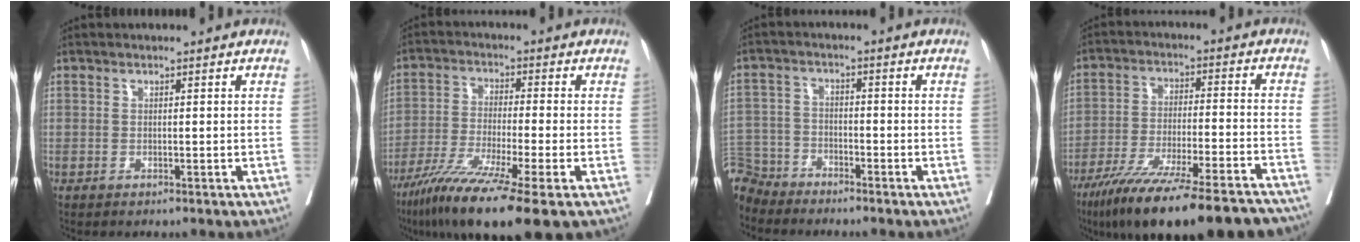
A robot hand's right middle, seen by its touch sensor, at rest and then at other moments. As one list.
[{"total": 14.5, "force": [-8.9, 0.0, 11.4], "torque": [-0.201, -0.043, -0.153]}, {"total": 6.8, "force": [-6.3, 2.3, -0.7], "torque": [0.016, 0.005, -0.128]}, {"total": 25.3, "force": [-20.6, 2.9, 14.4], "torque": [-0.174, -0.034, -0.304]}]